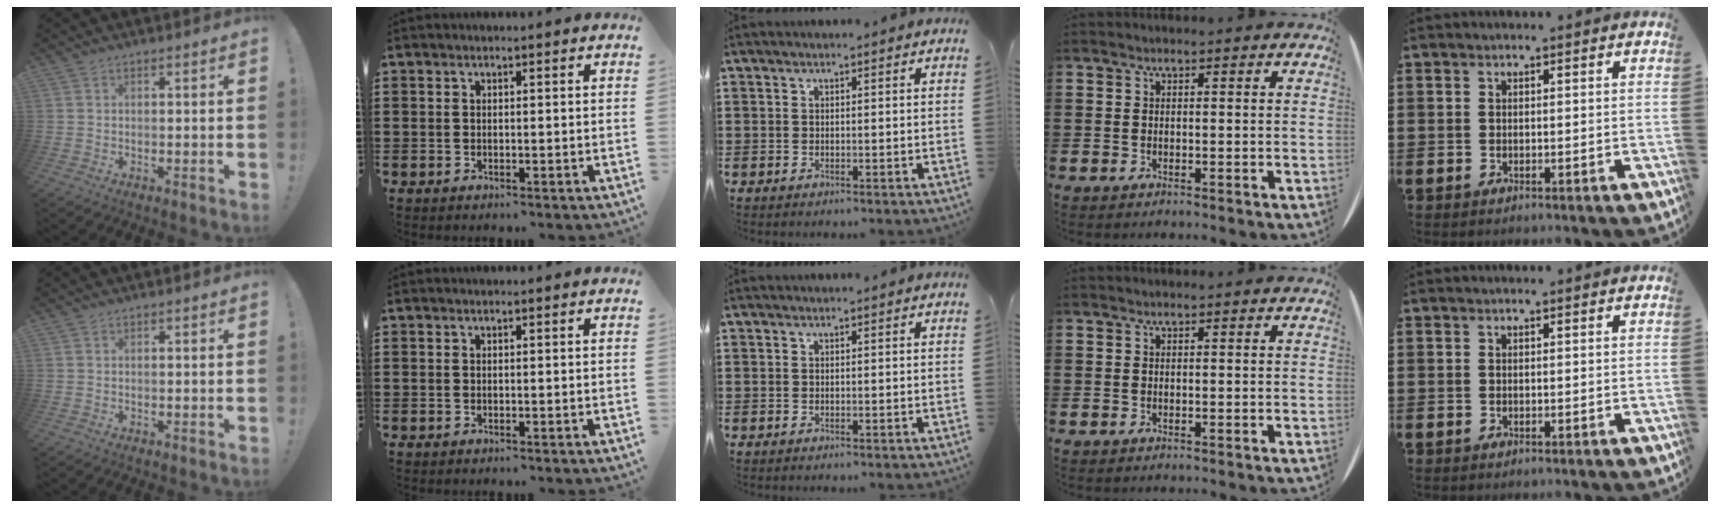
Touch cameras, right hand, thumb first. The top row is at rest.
{}